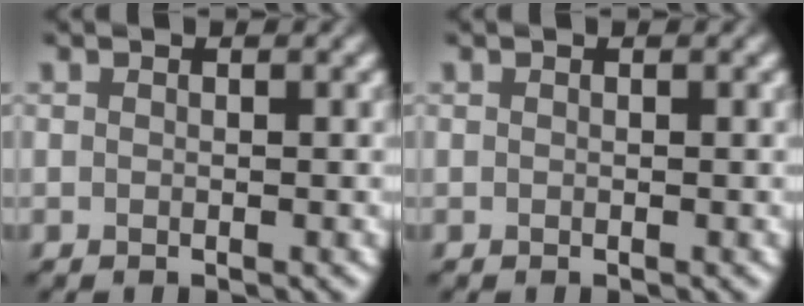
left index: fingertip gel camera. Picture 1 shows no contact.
{"total": 0.0}